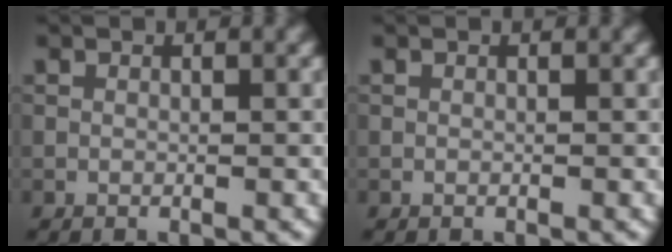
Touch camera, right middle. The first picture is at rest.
{"total": 0.0}